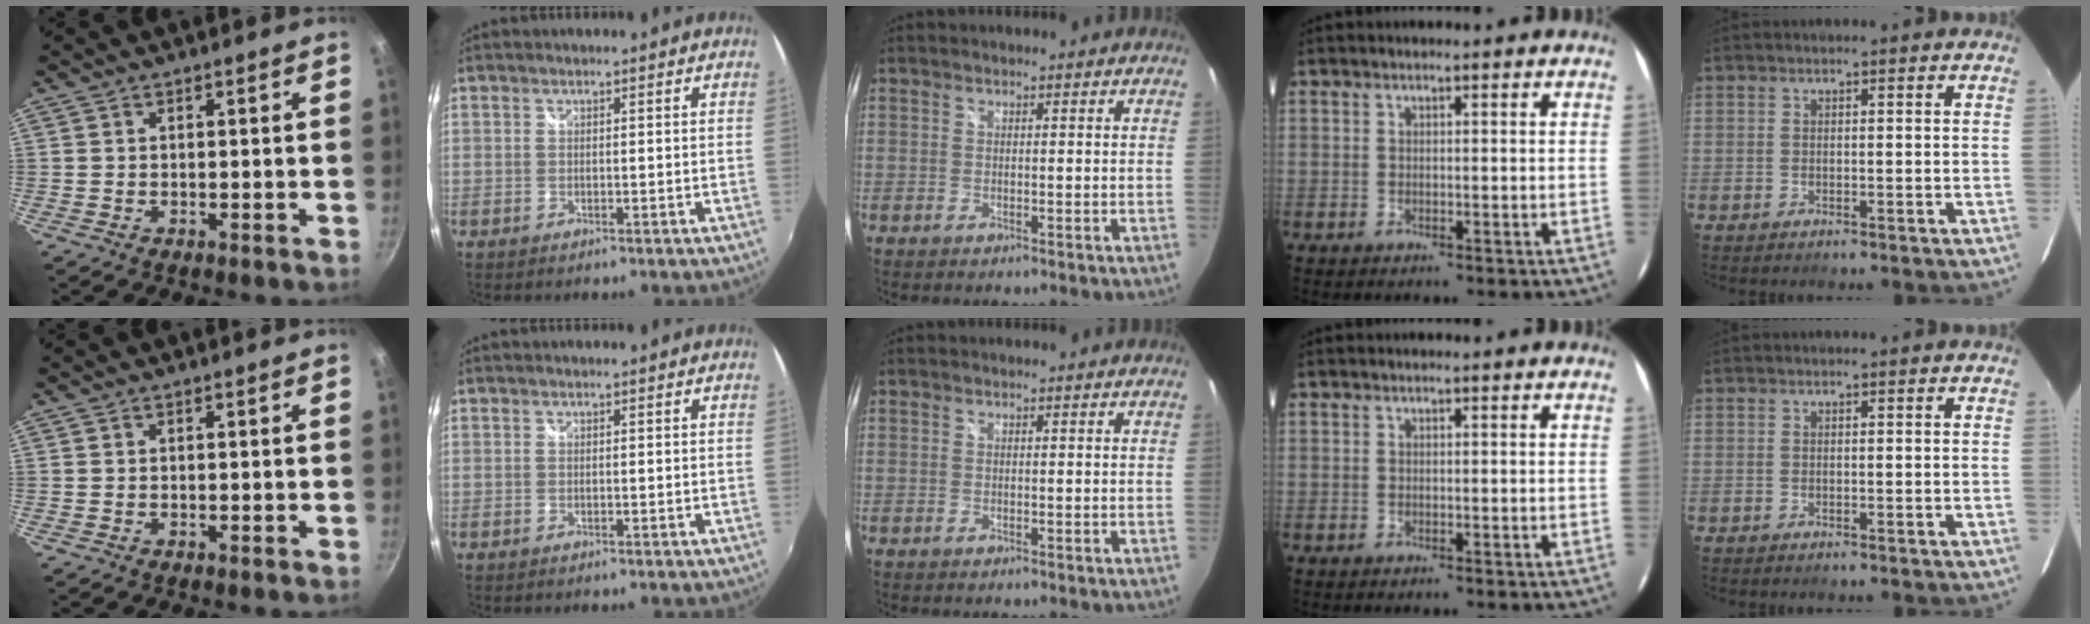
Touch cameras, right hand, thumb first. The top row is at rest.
{}